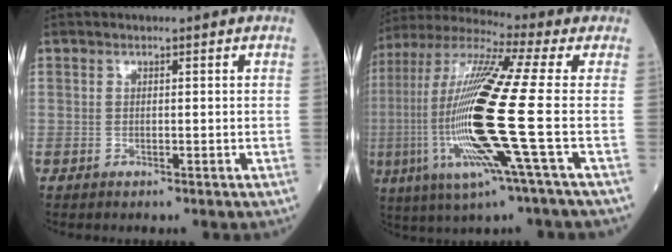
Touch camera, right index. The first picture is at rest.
{"total": 19.6, "force": [-3.3, -0.6, 19.3], "torque": [-0.417, -0.015, -0.078]}